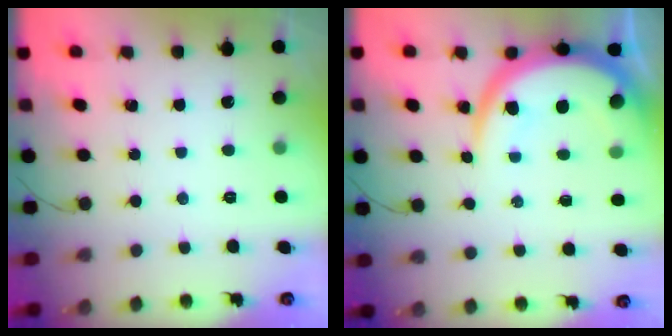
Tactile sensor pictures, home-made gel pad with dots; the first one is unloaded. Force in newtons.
{"total": 11.7, "press": 11.6, "slide": 1.1}